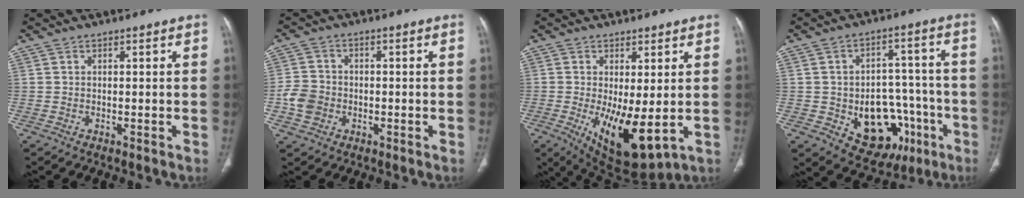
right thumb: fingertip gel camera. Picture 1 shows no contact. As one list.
[{"total": 5.8, "force": [-1.5, 4.9, 2.7], "torque": [-0.036, 0.014, -0.032]}, {"total": 12.1, "force": [-1.8, 4.8, 10.9], "torque": [-0.177, -0.027, -0.008]}, {"total": 16.8, "force": [-5.7, 11.7, 10.6], "torque": [-0.101, 0.042, -0.062]}]